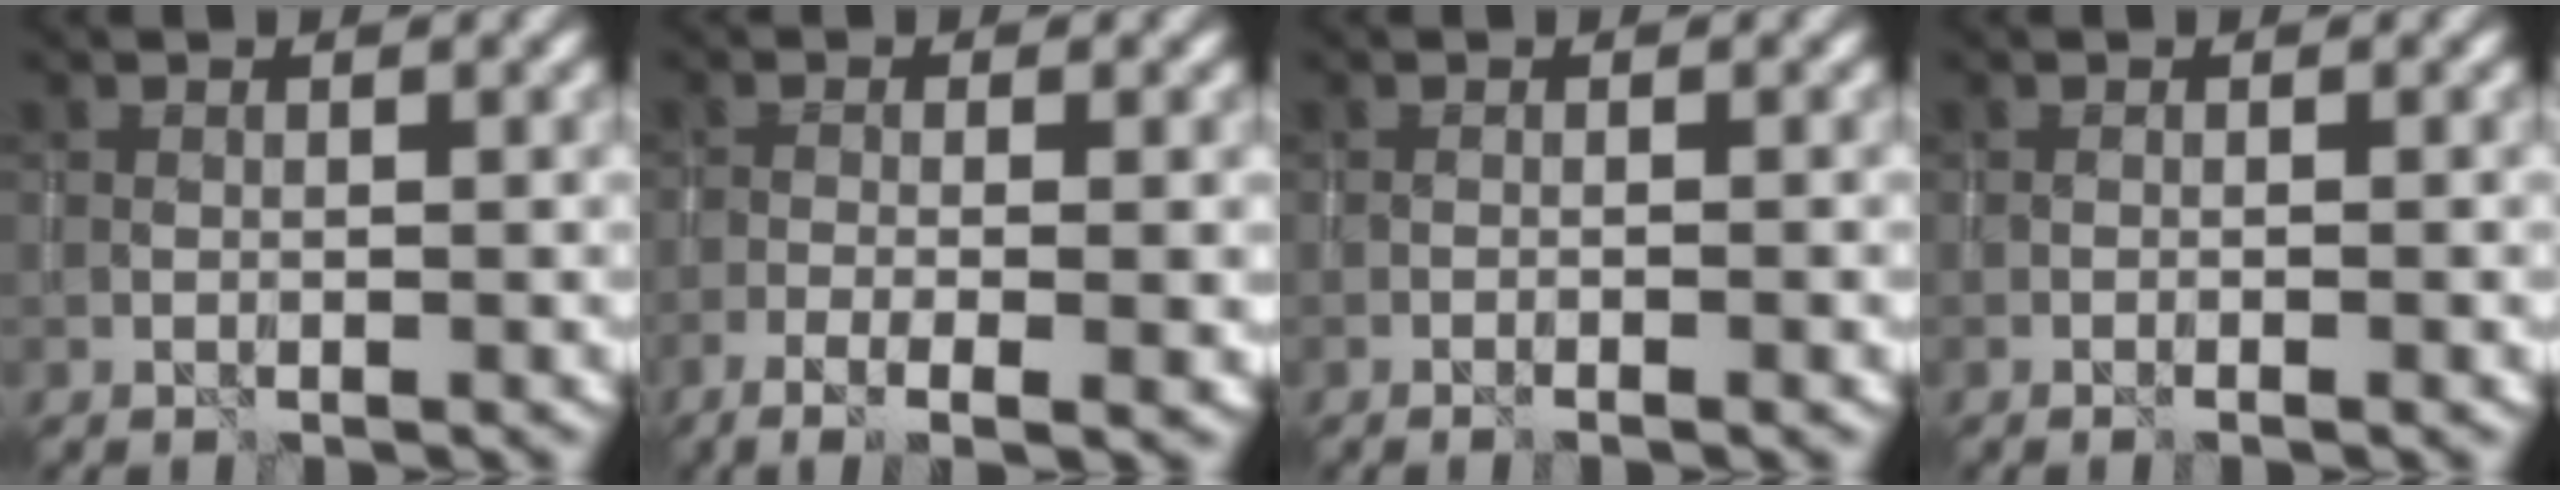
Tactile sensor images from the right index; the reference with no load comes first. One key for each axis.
{"total": 4.9, "fx": -1.9, "fy": 1.4, "fz": 4.3, "tx": -0.070, "ty": -0.006, "tz": -0.038}
{"total": 1.6, "fx": -0.6, "fy": 0.4, "fz": 1.4, "tx": -0.015, "ty": 0.001, "tz": -0.013}
{"total": 1.0, "fx": -0.4, "fy": 0.2, "fz": 0.9, "tx": -0.011, "ty": -0.002, "tz": -0.010}